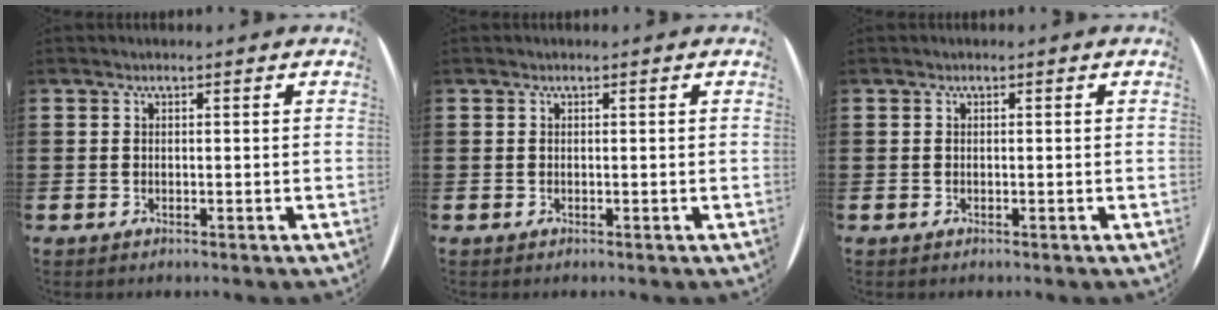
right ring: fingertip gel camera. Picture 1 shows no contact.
{"total": 0.0}
{"total": 0.0}